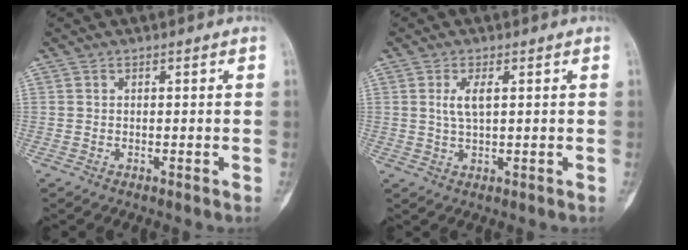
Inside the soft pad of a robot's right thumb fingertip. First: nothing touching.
{"total": 3.5, "force": [0.9, 1.2, 3.2], "torque": [-0.070, -0.001, 0.021]}